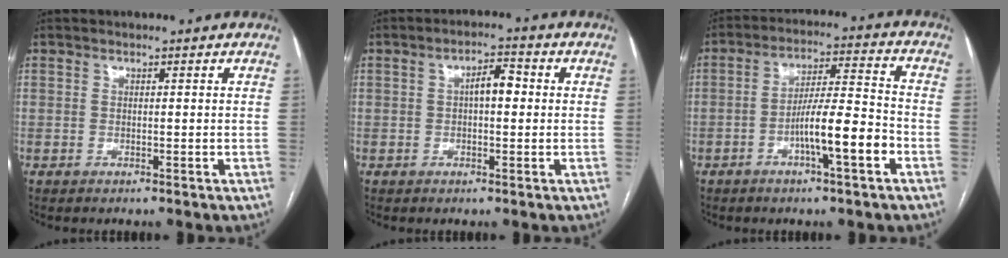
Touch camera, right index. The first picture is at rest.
{"total": 4.0, "force": [0.3, 1.6, 3.7], "torque": [-0.059, 0.017, 0.004]}
{"total": 9.9, "force": [-3.9, 0.8, 9.0], "torque": [-0.152, 0.011, -0.066]}